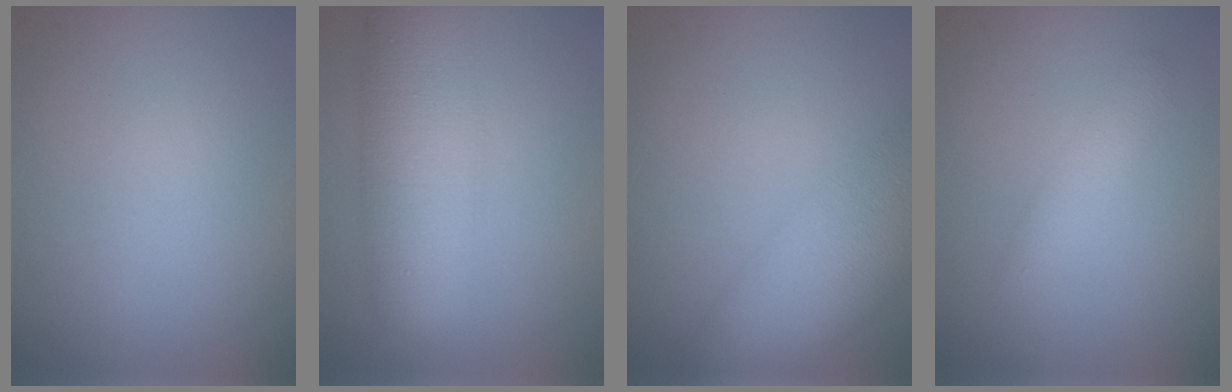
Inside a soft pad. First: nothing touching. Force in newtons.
{"total": 8.0, "press": 8.0, "slide": 0.1}
{"total": 10.0, "press": 9.9, "slide": 0.6}
{"total": 1.8, "press": 1.8, "slide": 0.0}